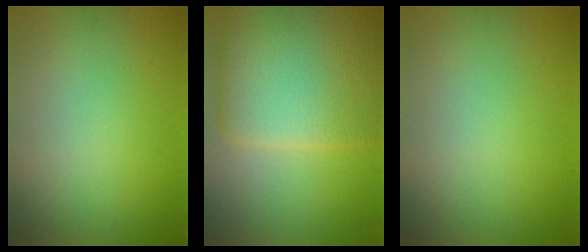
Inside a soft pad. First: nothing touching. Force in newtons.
{"total": 14.5, "press": 14.5, "slide": 0.5}
{"total": 0.0}